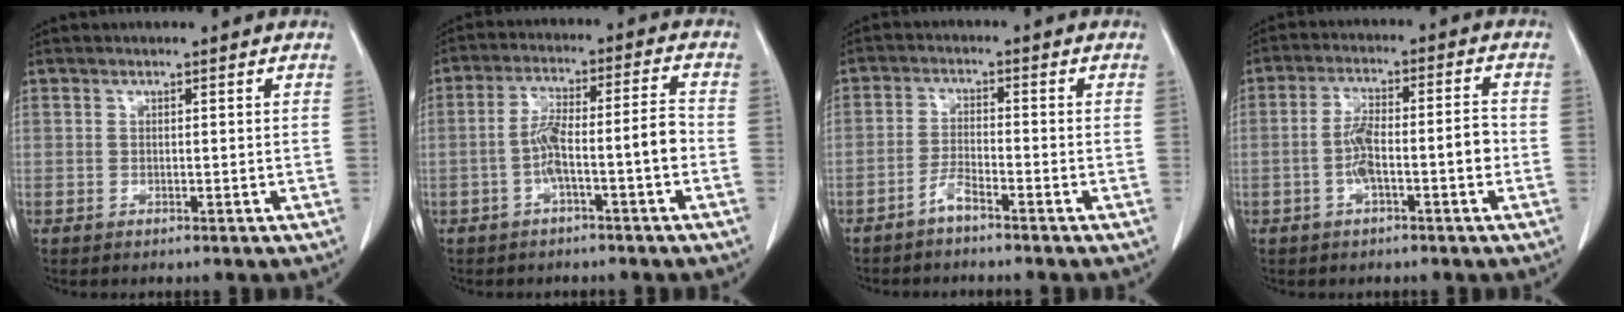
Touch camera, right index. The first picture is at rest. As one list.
[{"total": 7.9, "force": [-2.5, 0.5, 7.5], "torque": [-0.135, 0.032, -0.041]}, {"total": 2.6, "force": [-2.2, 0.2, 1.4], "torque": [-0.031, 0.002, -0.046]}, {"total": 7.4, "force": [-1.9, 1.6, 6.9], "torque": [-0.129, 0.024, -0.033]}]